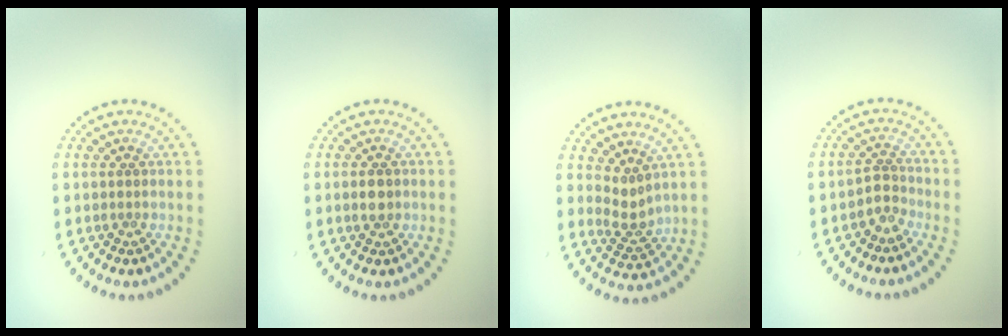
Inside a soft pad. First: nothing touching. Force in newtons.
{"total": 1.6, "press": 1.6, "slide": 0.2}
{"total": 2.2, "press": 1.5, "slide": 1.6}
{"total": 1.9, "press": 1.4, "slide": 1.2}